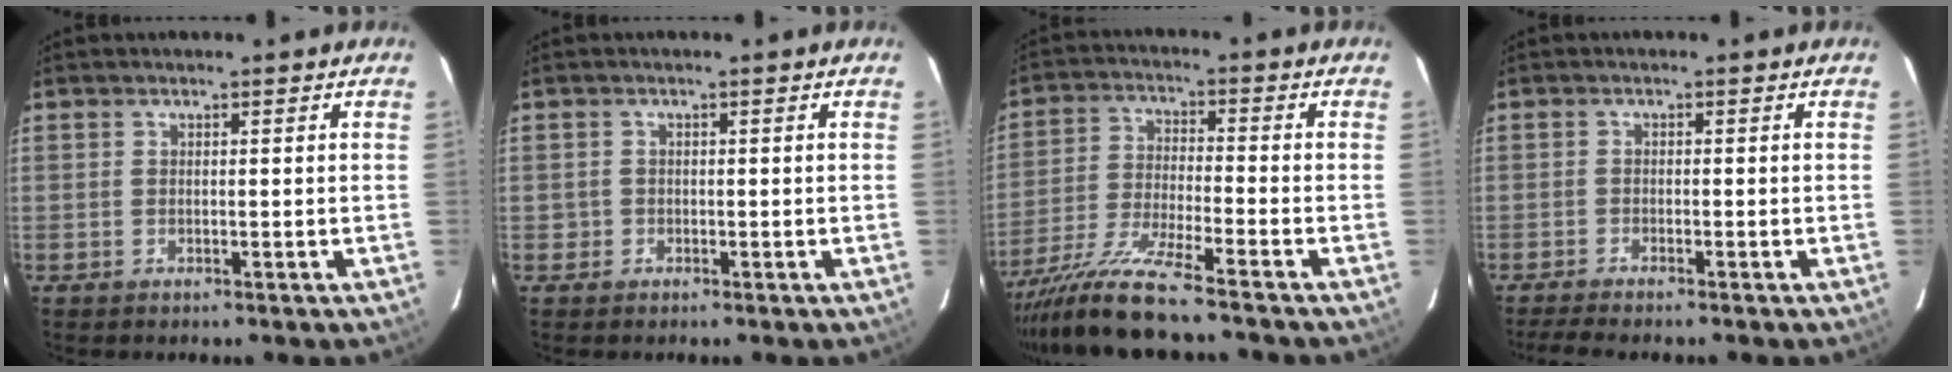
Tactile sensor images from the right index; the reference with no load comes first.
{"total": 1.2, "force": [-0.6, 1.0, 0.0], "torque": [-0.002, 0.002, -0.008]}
{"total": 11.8, "force": [-9.9, -0.3, 6.4], "torque": [-0.131, -0.024, -0.184]}
{"total": 4.4, "force": [-3.9, 0.0, 2.1], "torque": [-0.052, -0.011, -0.067]}